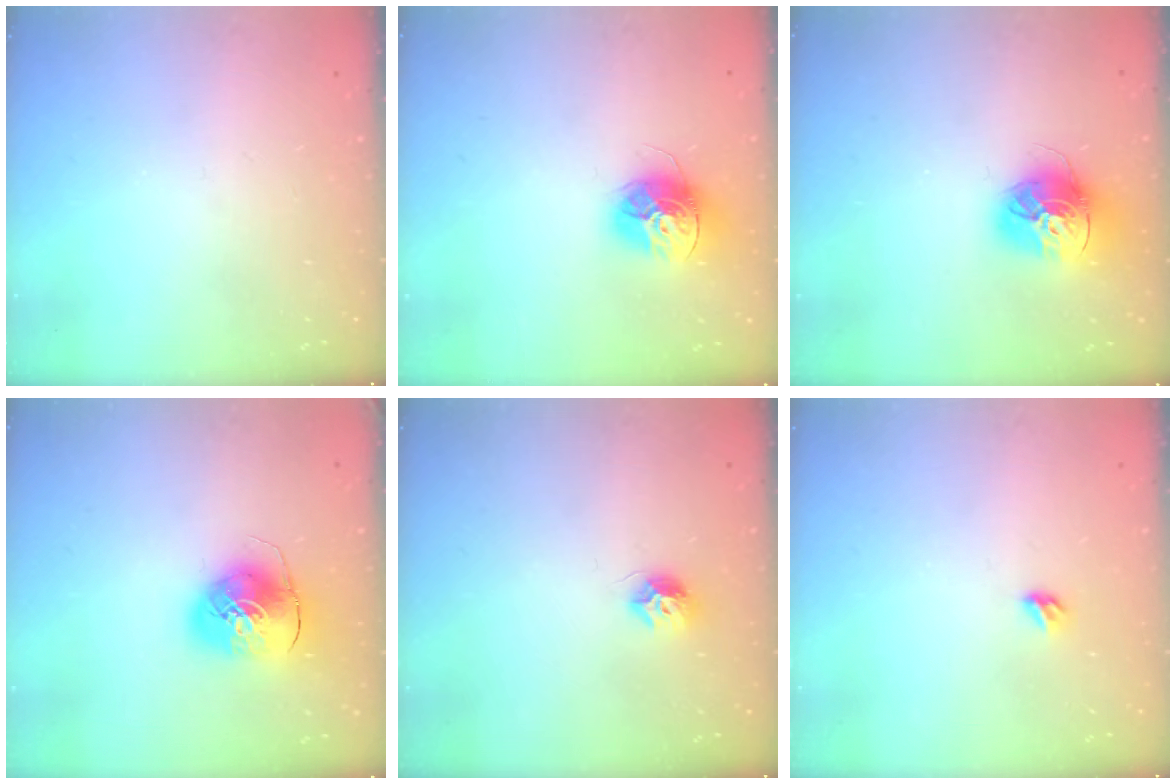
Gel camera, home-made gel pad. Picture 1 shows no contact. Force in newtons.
{"total": 13.7, "press": 13.7, "slide": 1.0}
{"total": 15.9, "press": 15.8, "slide": 1.4}
{"total": 9.8, "press": 9.7, "slide": 1.5}
{"total": 7.6, "press": 7.6, "slide": 0.2}
{"total": 3.2, "press": 3.1, "slide": 0.8}